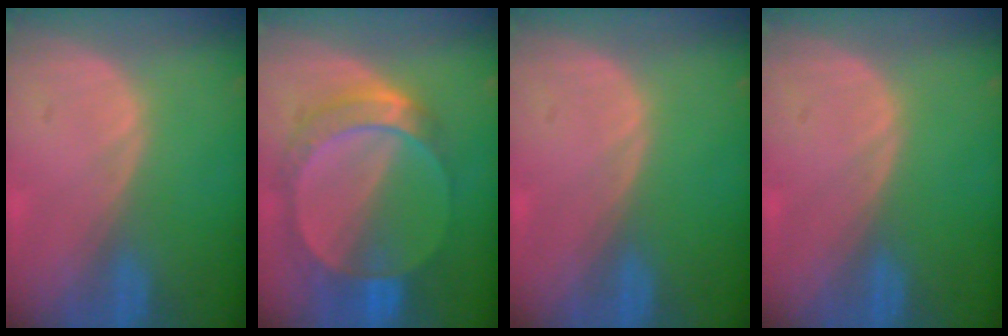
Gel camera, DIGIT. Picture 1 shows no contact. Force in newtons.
{"total": 8.2, "press": 7.6, "slide": 3.2}
{"total": 0.0}
{"total": 0.0}